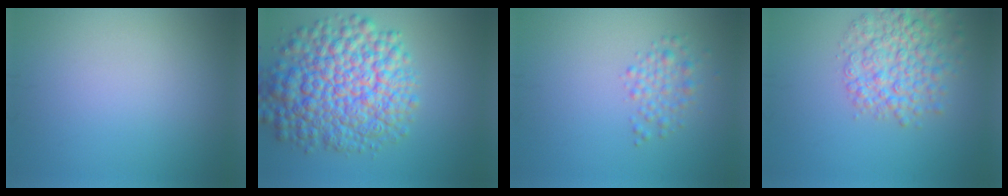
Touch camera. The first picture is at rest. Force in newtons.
{"total": 11.1, "press": 11.1, "slide": 0.3}
{"total": 2.2, "press": 2.2, "slide": 0.1}
{"total": 5.7, "press": 5.7, "slide": 0.2}